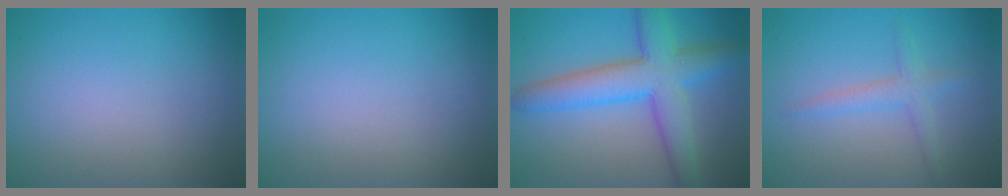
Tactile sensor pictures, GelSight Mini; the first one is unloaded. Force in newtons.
{"total": 0.0}
{"total": 7.6, "press": 7.6, "slide": 0.3}
{"total": 2.0, "press": 2.0, "slide": 0.1}